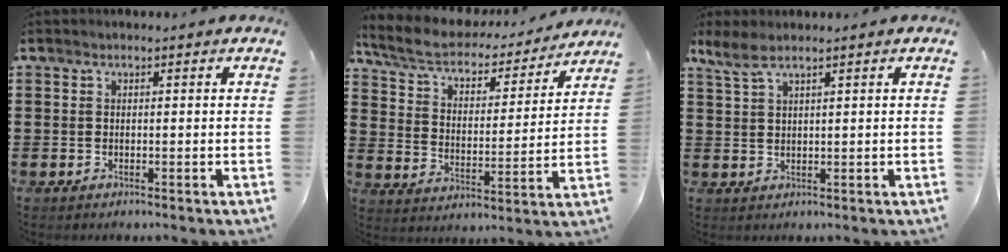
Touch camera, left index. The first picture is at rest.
{"total": 6.2, "force": [5.5, 1.5, 2.5], "torque": [-0.075, -0.034, 0.091]}
{"total": 3.0, "force": [2.0, 0.5, 2.1], "torque": [-0.048, 0.002, 0.038]}